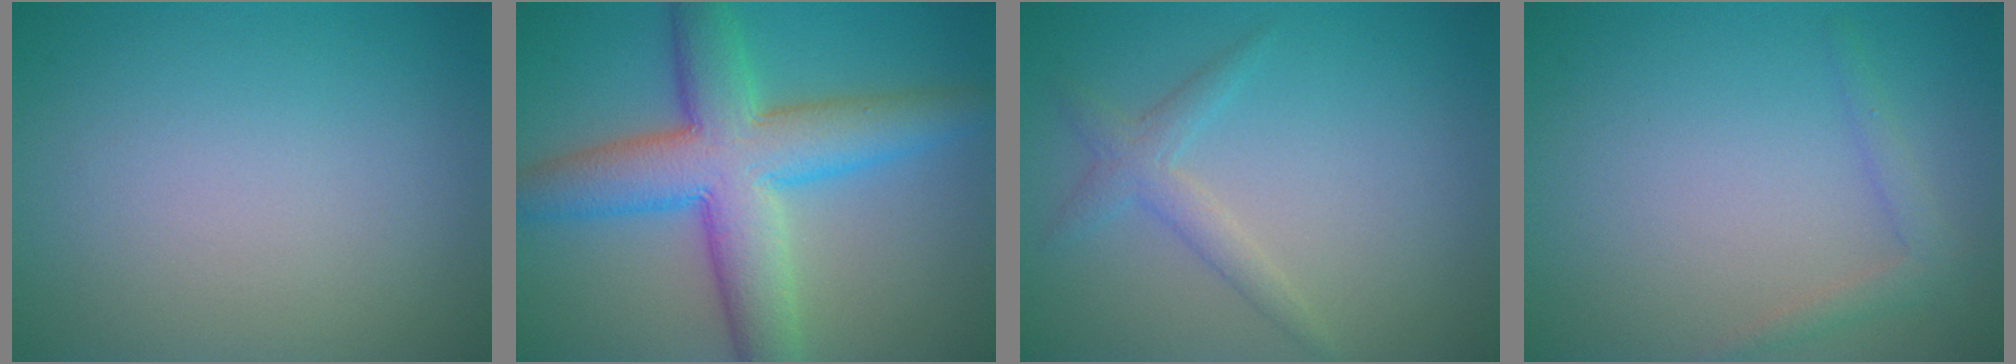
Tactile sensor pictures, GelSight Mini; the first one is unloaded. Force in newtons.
{"total": 9.3, "press": 9.3, "slide": 0.1}
{"total": 2.0, "press": 2.0, "slide": 0.1}
{"total": 1.5, "press": 1.5, "slide": 0.1}